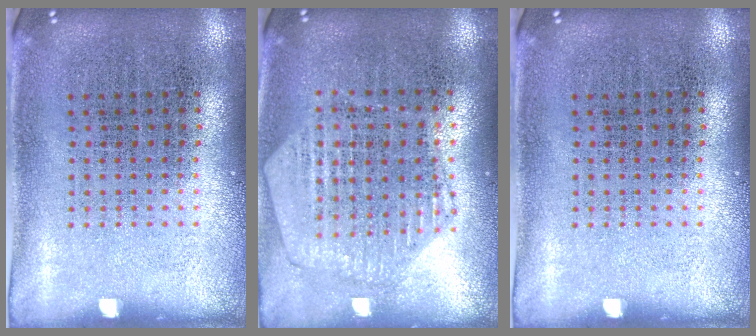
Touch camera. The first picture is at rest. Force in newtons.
{"total": 1.2, "press": 1.2, "slide": 0.1}
{"total": 0.0}